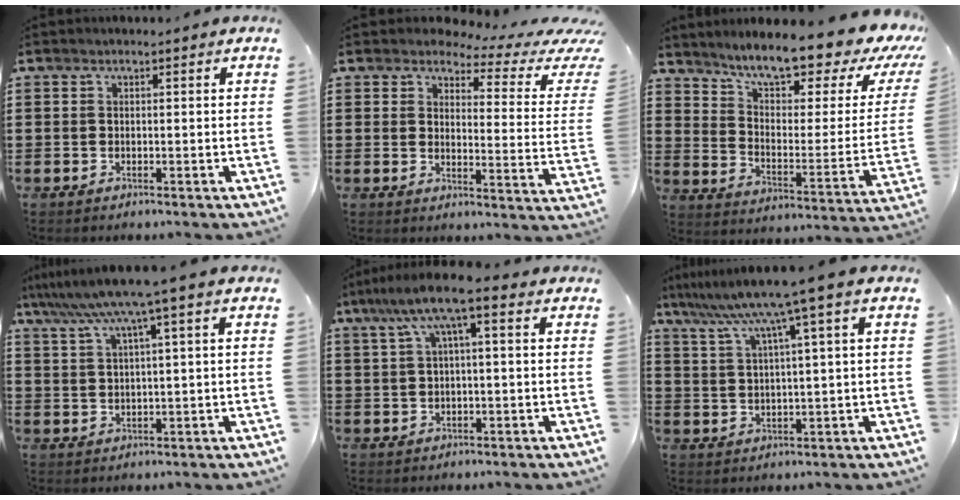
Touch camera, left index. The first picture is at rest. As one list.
[{"total": 3.7, "force": [2.9, 1.3, 2.0], "torque": [-0.043, -0.022, 0.041]}, {"total": 10.3, "force": [8.9, 1.3, 5.0], "torque": [-0.108, -0.066, 0.148]}, {"total": 6.6, "force": [3.7, -0.5, 5.5], "torque": [-0.117, -0.018, 0.060]}, {"total": 6.7, "force": [1.7, 0.8, 6.5], "torque": [-0.126, 0.007, 0.026]}, {"total": 7.9, "force": [5.0, -0.7, 6.1], "torque": [-0.136, -0.024, 0.079]}]